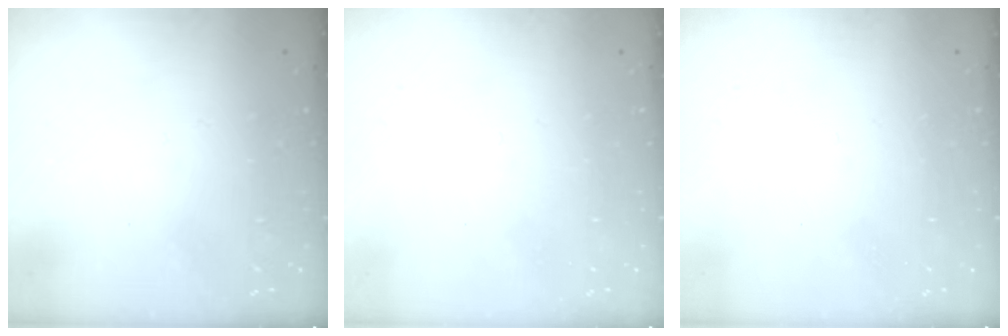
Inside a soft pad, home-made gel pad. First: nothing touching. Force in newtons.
{"total": 0.0}
{"total": 0.0}